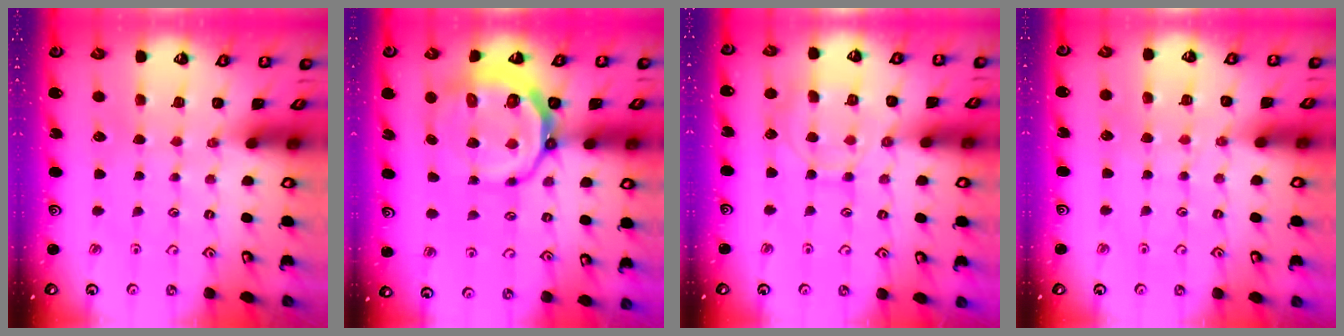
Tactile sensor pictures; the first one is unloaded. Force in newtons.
{"total": 13.0, "press": 12.4, "slide": 3.7}
{"total": 10.2, "press": 10.1, "slide": 0.8}
{"total": 3.9, "press": 3.8, "slide": 0.7}